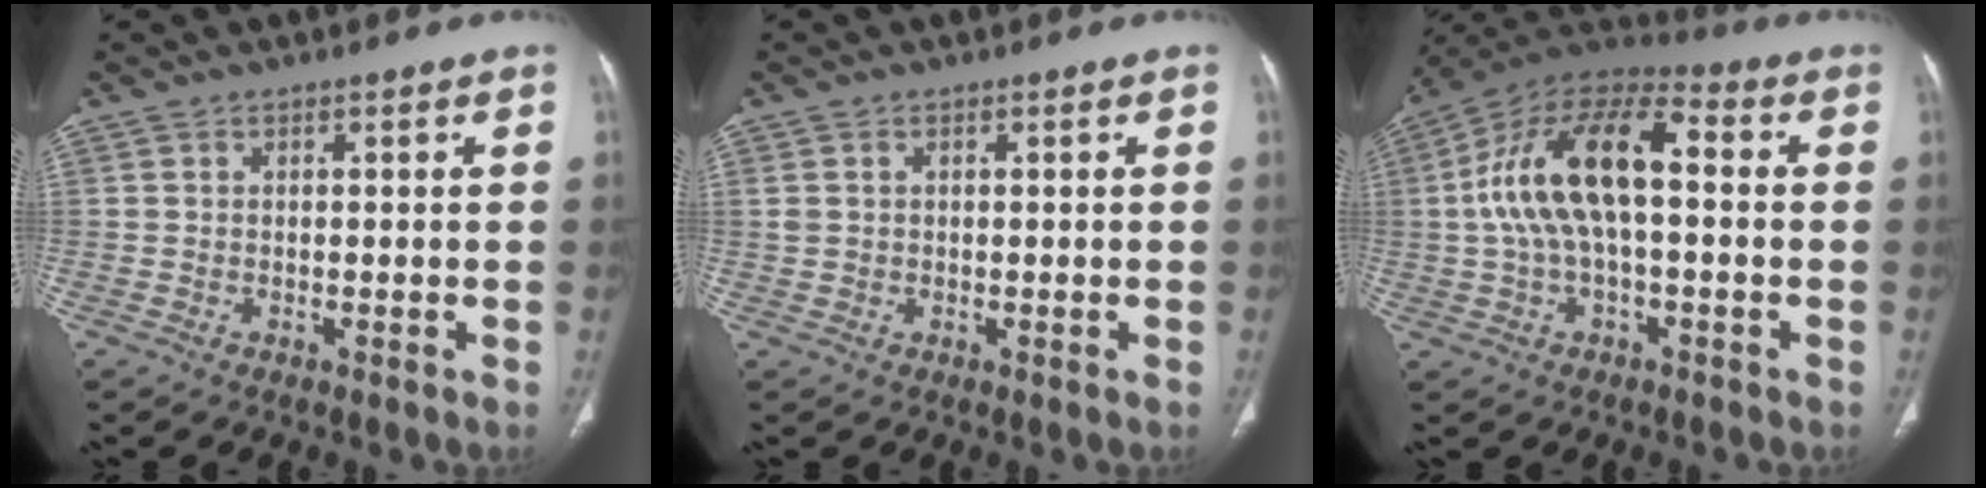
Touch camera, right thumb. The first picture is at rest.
{"total": 1.3, "force": [0.3, 1.1, 0.6], "torque": [-0.010, 0.003, 0.010]}
{"total": 17.2, "force": [1.0, 8.2, 15.1], "torque": [-0.284, 0.047, 0.010]}